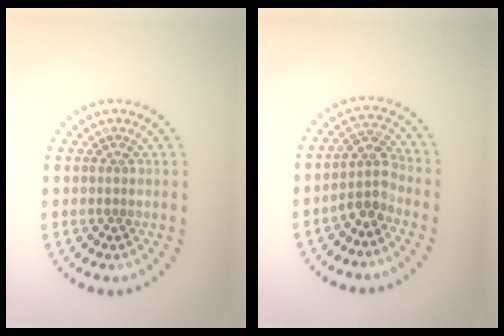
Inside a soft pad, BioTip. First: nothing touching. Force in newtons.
{"total": 2.7, "press": 2.1, "slide": 1.7}